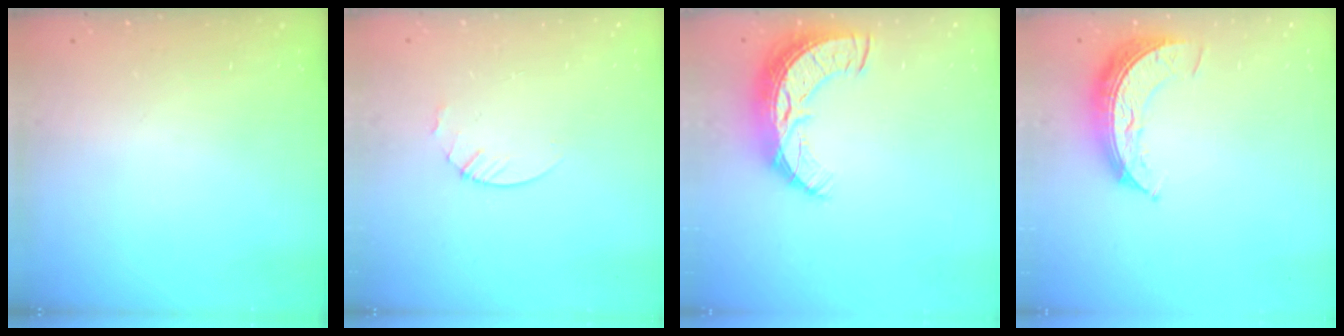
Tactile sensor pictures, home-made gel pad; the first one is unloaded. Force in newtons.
{"total": 3.0, "press": 2.9, "slide": 0.3}
{"total": 11.2, "press": 11.1, "slide": 0.9}
{"total": 8.7, "press": 8.7, "slide": 0.6}